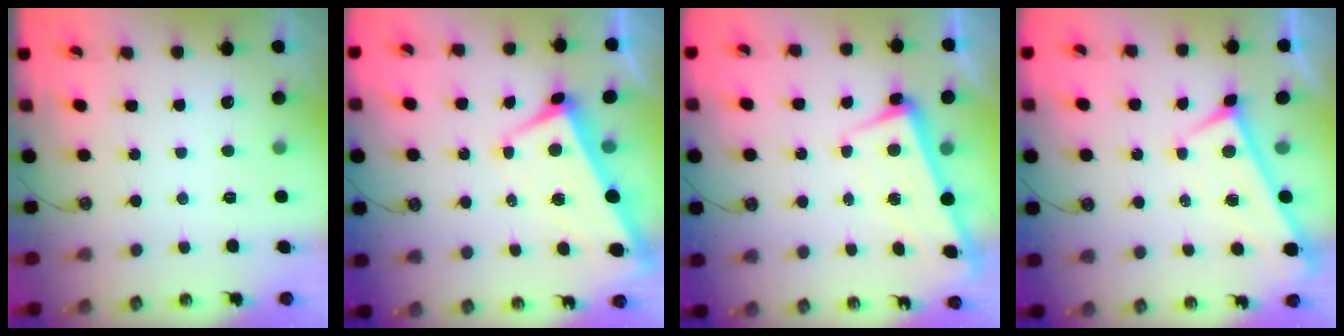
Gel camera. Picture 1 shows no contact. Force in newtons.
{"total": 1.6, "press": 1.2, "slide": 0.9}
{"total": 2.2, "press": 2.0, "slide": 0.9}
{"total": 0.0}